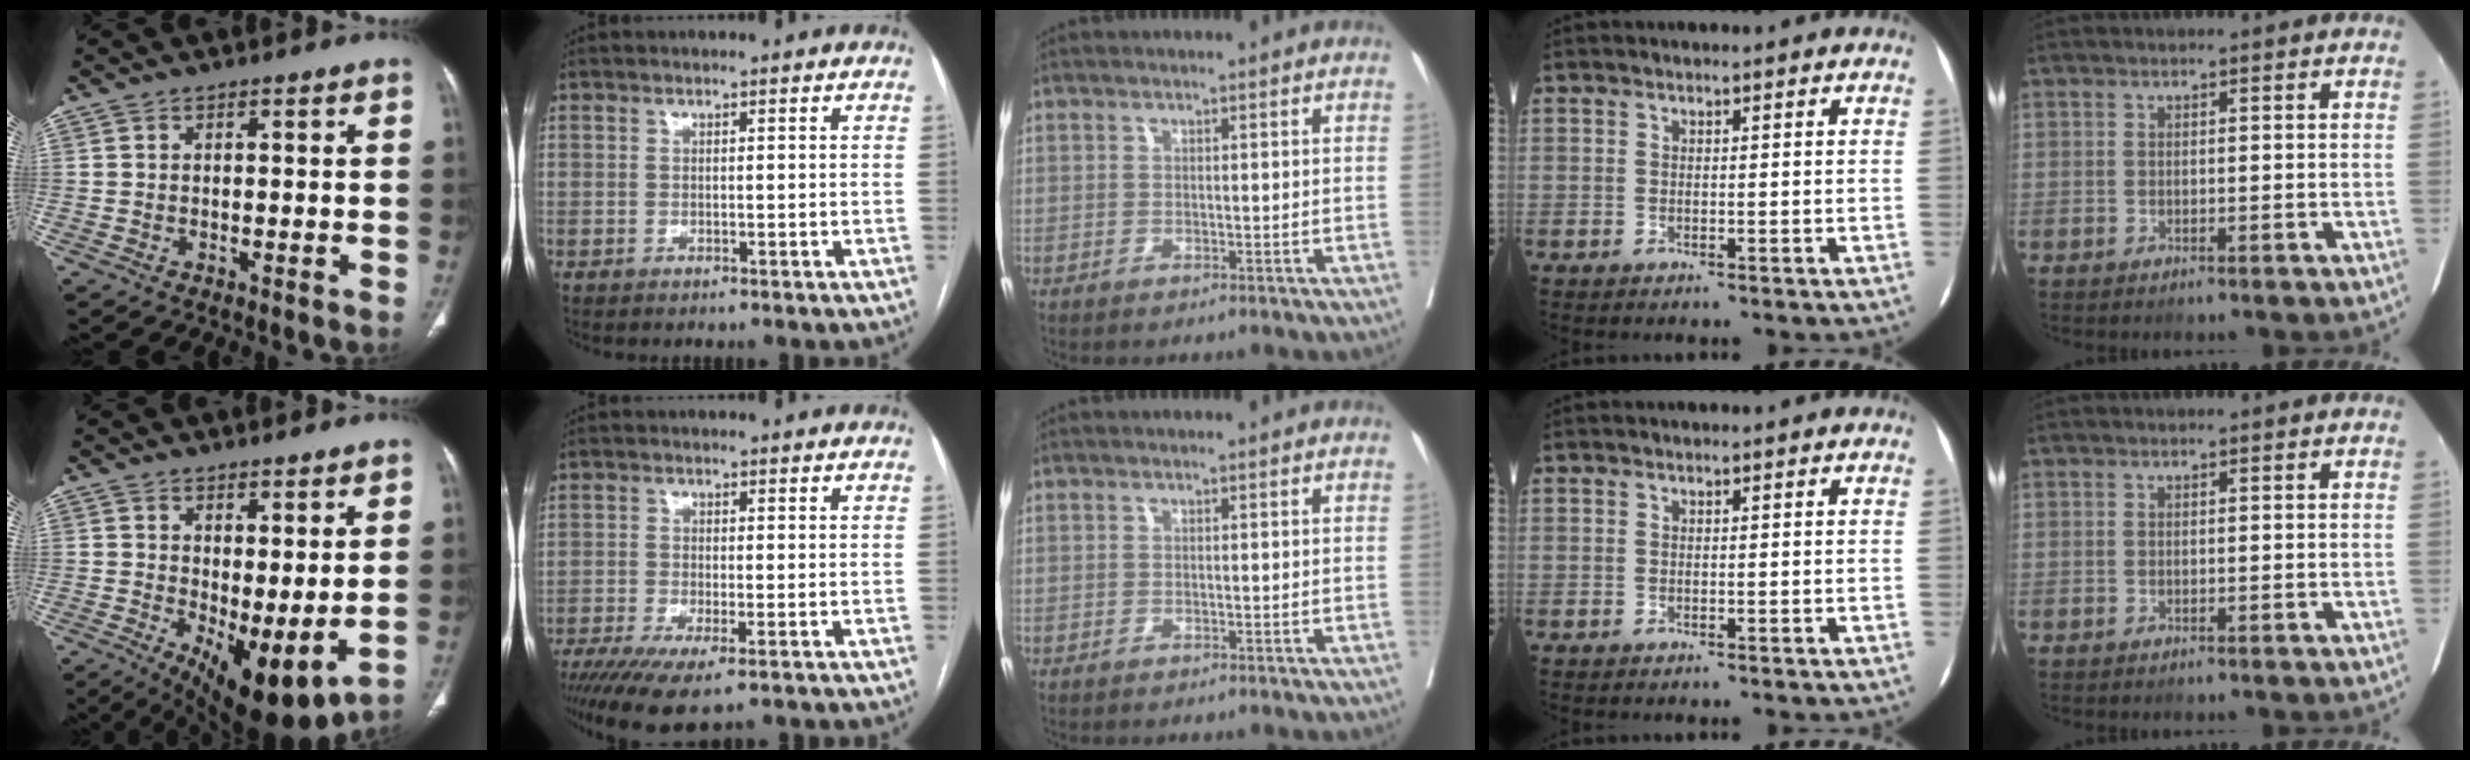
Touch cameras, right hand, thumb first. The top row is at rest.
{"thumb": {"total": 11.2, "force": [-0.2, 4.3, 10.3], "torque": [-0.154, -0.025, 0.013]}, "index": {"total": 8.4, "force": [-5.3, 1.7, 6.2], "torque": [-0.100, -0.021, -0.088]}}